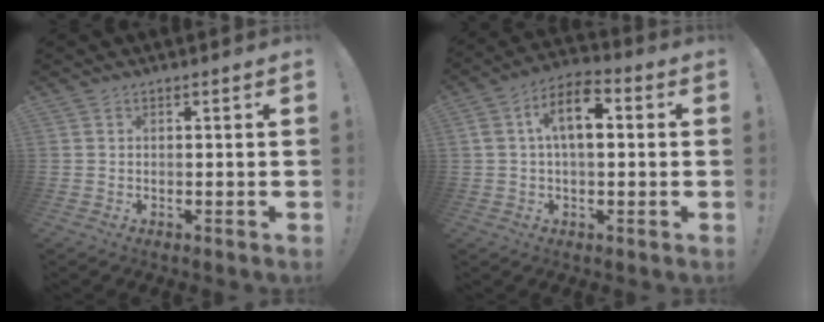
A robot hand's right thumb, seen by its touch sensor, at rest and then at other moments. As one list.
[{"total": 10.9, "force": [1.9, 5.7, 9.1], "torque": [-0.150, 0.009, 0.035]}]